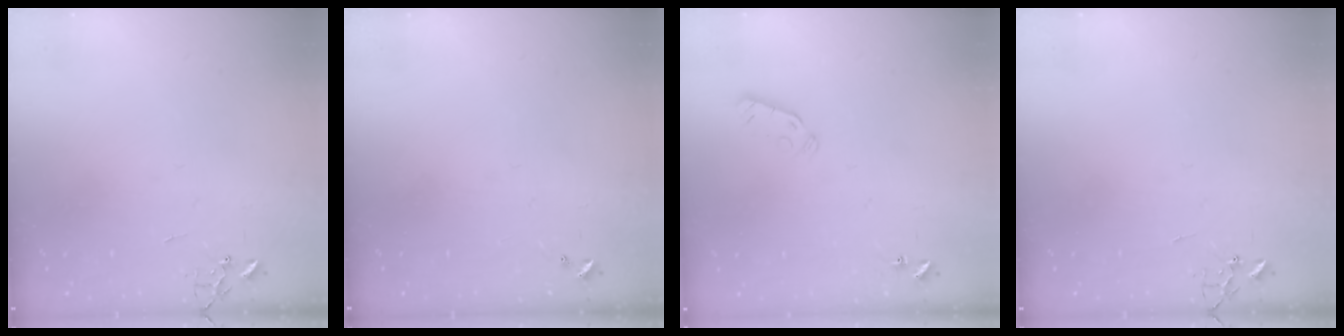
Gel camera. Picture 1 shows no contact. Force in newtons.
{"total": 0.0}
{"total": 3.5, "press": 3.5, "slide": 0.4}
{"total": 0.0}